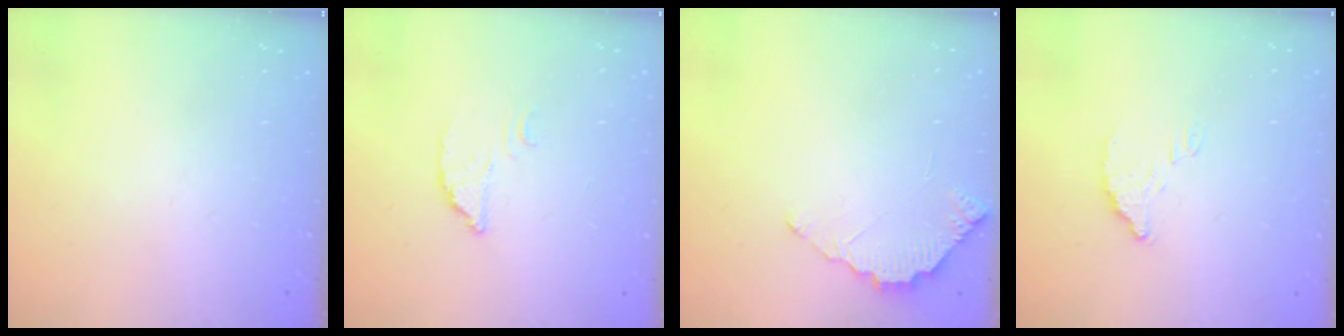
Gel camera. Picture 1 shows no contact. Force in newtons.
{"total": 2.4, "press": 2.4, "slide": 0.1}
{"total": 2.8, "press": 2.8, "slide": 0.3}
{"total": 4.3, "press": 4.3, "slide": 0.1}